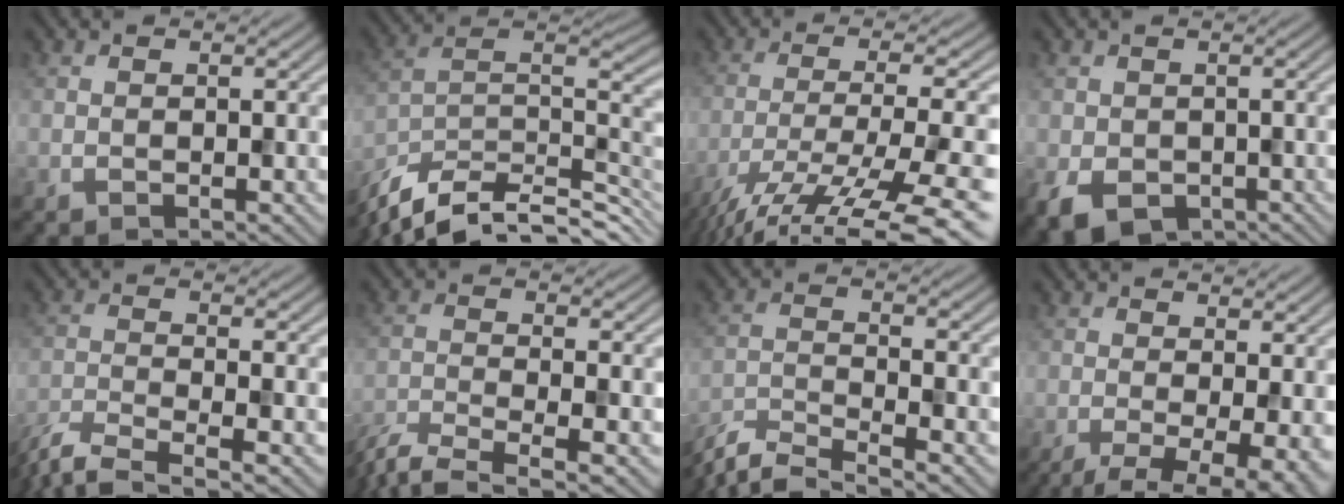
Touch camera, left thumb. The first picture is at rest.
{"total": 13.0, "force": [-9.5, 4.1, 7.9], "torque": [-0.162, 0.002, -0.167]}
{"total": 14.9, "force": [-10.1, 3.3, 10.5], "torque": [-0.177, -0.026, -0.147]}
{"total": 4.5, "force": [-1.8, 3.4, 2.3], "torque": [-0.059, -0.019, -0.030]}
{"total": 6.8, "force": [-5.4, 1.3, 4.0], "torque": [-0.077, -0.017, -0.107]}
{"total": 7.2, "force": [-5.5, 1.4, 4.3], "torque": [-0.086, -0.016, -0.105]}
{"total": 7.2, "force": [-6.2, 1.2, 3.5], "torque": [-0.071, -0.009, -0.122]}
{"total": 7.1, "force": [-2.4, 2.0, 6.4], "torque": [-0.101, -0.011, -0.035]}